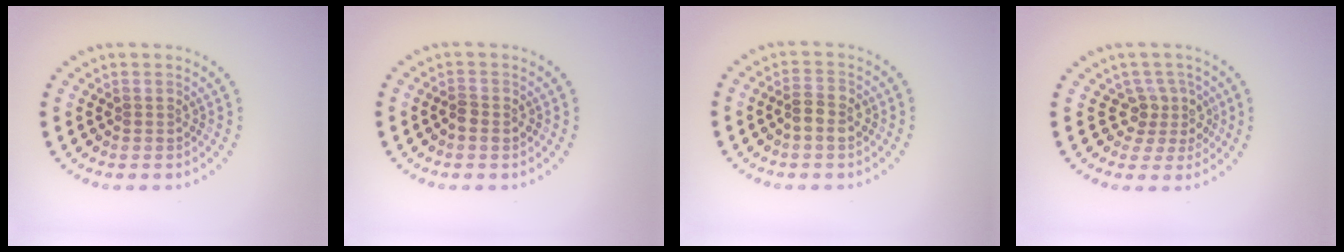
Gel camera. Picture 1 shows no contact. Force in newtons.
{"total": 1.1, "press": 1.1, "slide": 0.3}
{"total": 2.1, "press": 2.1, "slide": 0.5}
{"total": 2.7, "press": 2.0, "slide": 1.8}